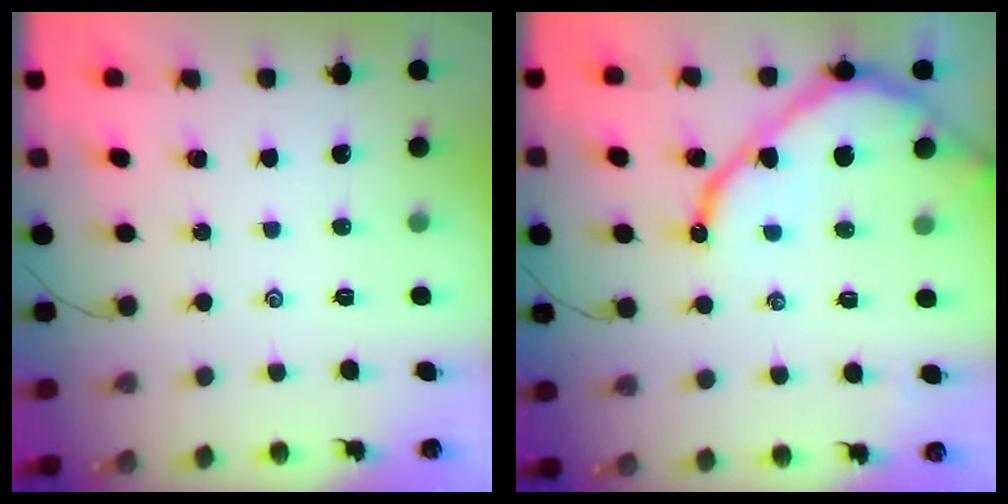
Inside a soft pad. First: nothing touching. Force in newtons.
{"total": 11.9, "press": 11.8, "slide": 1.2}